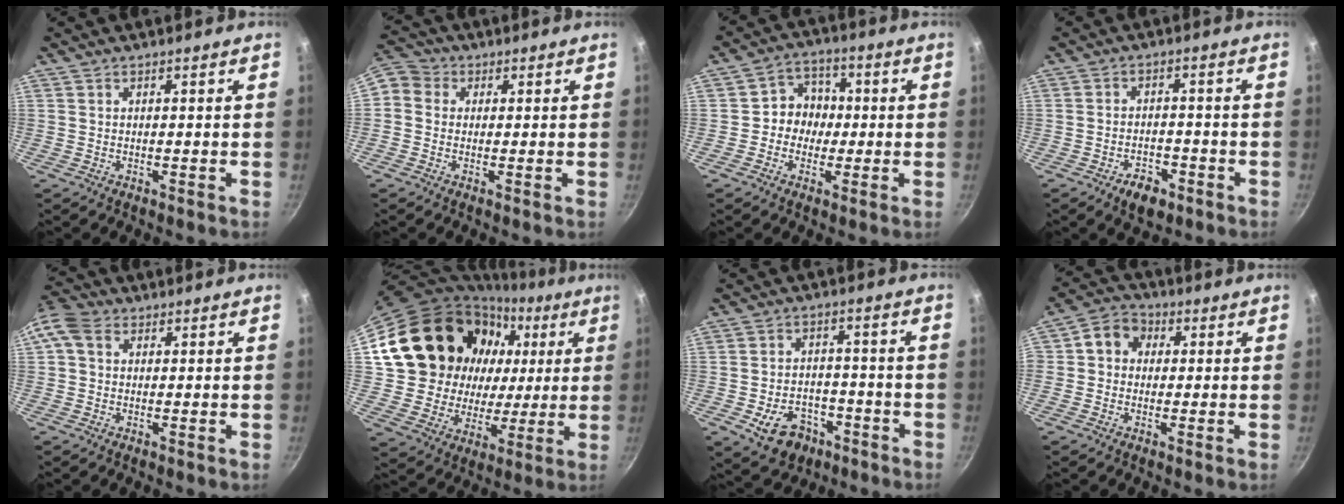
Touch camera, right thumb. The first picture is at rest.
{"total": 6.1, "force": [0.3, 5.5, 2.6], "torque": [-0.046, 0.020, -0.015]}
{"total": 6.9, "force": [-0.4, 6.3, 2.8], "torque": [0.002, 0.017, -0.021]}
{"total": 5.4, "force": [-3.3, 3.1, 3.0], "torque": [-0.039, 0.019, -0.045]}
{"total": 7.7, "force": [2.0, 5.9, 4.5], "torque": [-0.098, 0.019, 0.022]}
{"total": 23.7, "force": [7.1, 19.4, 11.5], "torque": [-0.178, 0.016, 0.138]}
{"total": 9.9, "force": [-4.7, 7.2, 4.9], "torque": [-0.057, 0.034, -0.063]}
{"total": 6.6, "force": [0.8, 5.8, 3.0], "torque": [-0.025, 0.014, -0.007]}